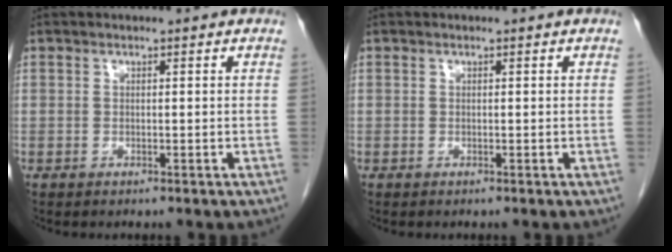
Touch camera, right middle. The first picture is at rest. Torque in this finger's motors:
{"motor_torque": [-0.18, -0.07, -0.02, -0.01]}